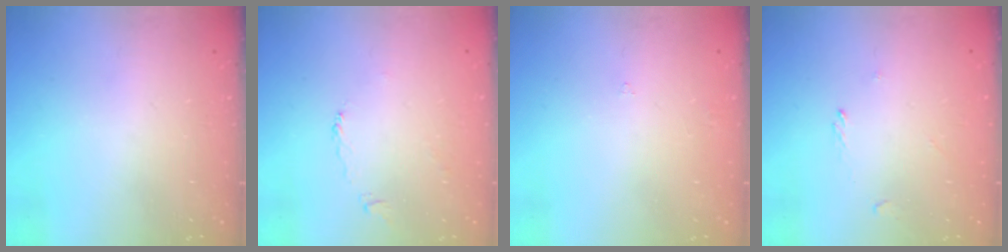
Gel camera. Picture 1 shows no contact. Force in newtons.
{"total": 2.2, "press": 2.2, "slide": 0.4}
{"total": 1.6, "press": 1.5, "slide": 0.4}
{"total": 0.7, "press": 0.5, "slide": 0.4}